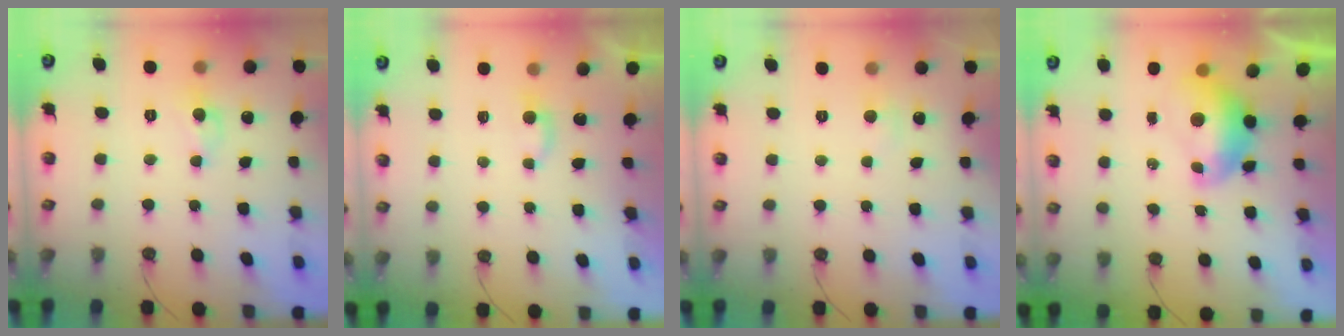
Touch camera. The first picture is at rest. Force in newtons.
{"total": 3.7, "press": 3.6, "slide": 0.4}
{"total": 2.7, "press": 2.7, "slide": 0.3}
{"total": 1.5, "press": 1.4, "slide": 0.6}